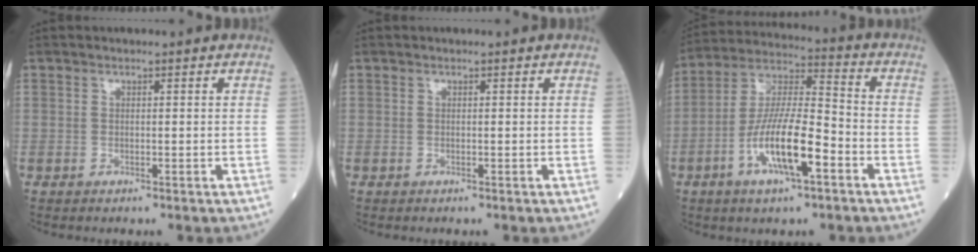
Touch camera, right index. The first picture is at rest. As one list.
[{"total": 0.0}, {"total": 13.0, "force": [-5.1, 2.6, 11.6], "torque": [-0.226, 0.000, -0.091]}]